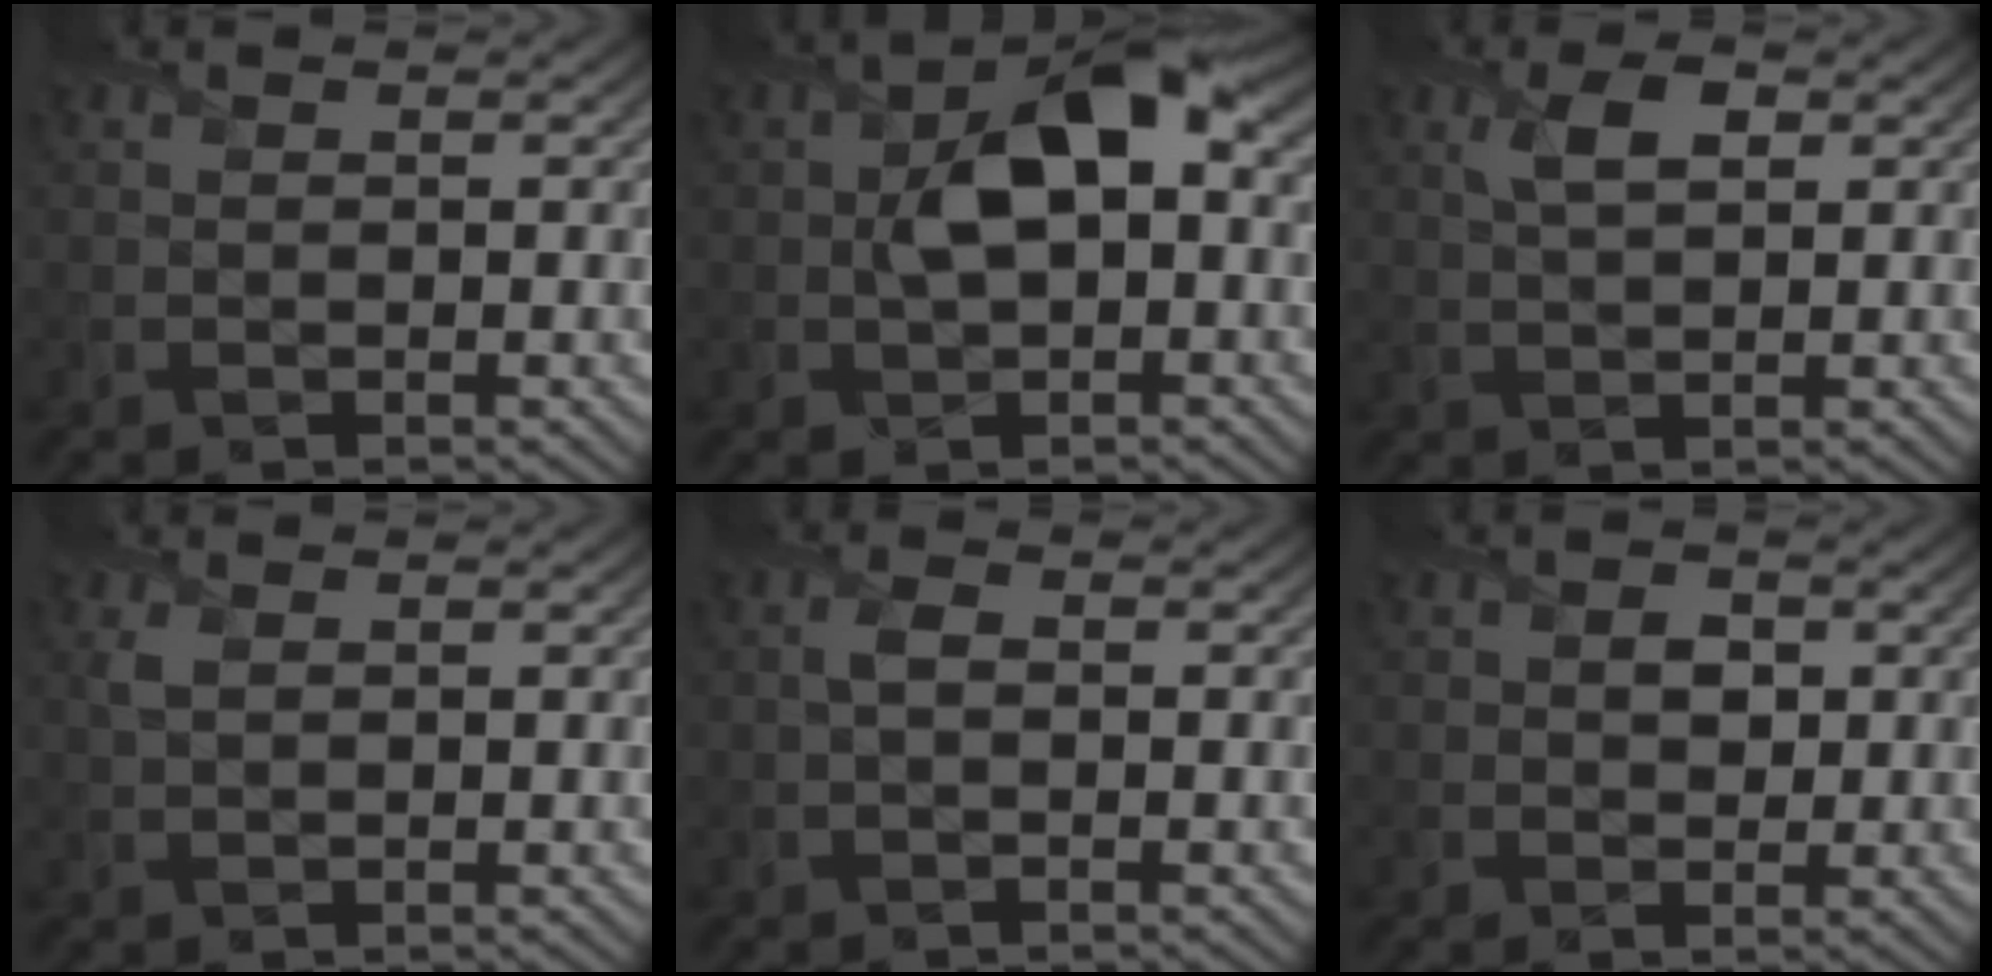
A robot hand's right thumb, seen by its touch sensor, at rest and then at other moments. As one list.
[{"total": 8.5, "force": [0.6, 4.7, 7.0], "torque": [-0.129, 0.006, 0.008]}, {"total": 3.4, "force": [1.3, 1.3, 2.8], "torque": [-0.060, 0.004, 0.026]}, {"total": 1.3, "force": [0.6, 0.6, 1.0], "torque": [-0.028, 0.000, 0.016]}, {"total": 1.4, "force": [-0.1, 0.7, 1.2], "torque": [-0.030, 0.005, -0.003]}, {"total": 2.5, "force": [0.4, 2.0, 1.3], "torque": [-0.026, -0.006, 0.005]}]